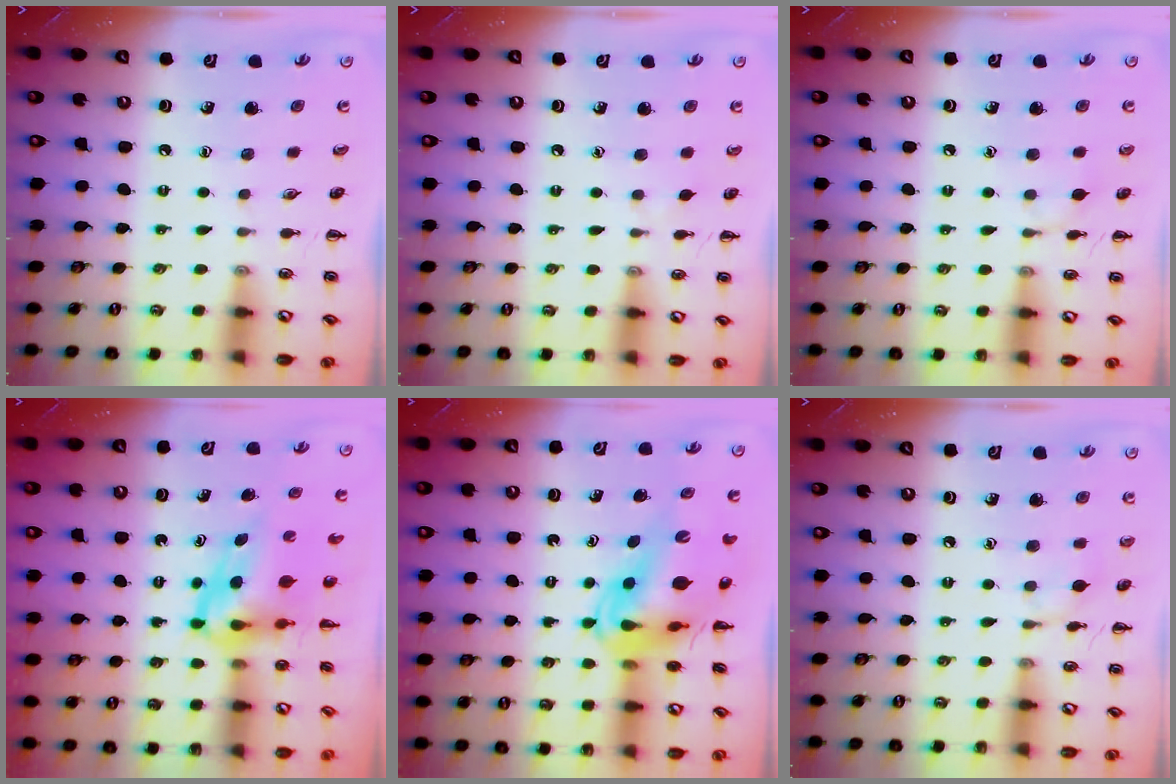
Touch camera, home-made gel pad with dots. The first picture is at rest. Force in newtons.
{"total": 2.4, "press": 2.3, "slide": 0.9}
{"total": 5.3, "press": 5.1, "slide": 1.6}
{"total": 5.9, "press": 5.8, "slide": 1.1}
{"total": 10.8, "press": 10.3, "slide": 3.4}
{"total": 6.1, "press": 5.8, "slide": 2.0}